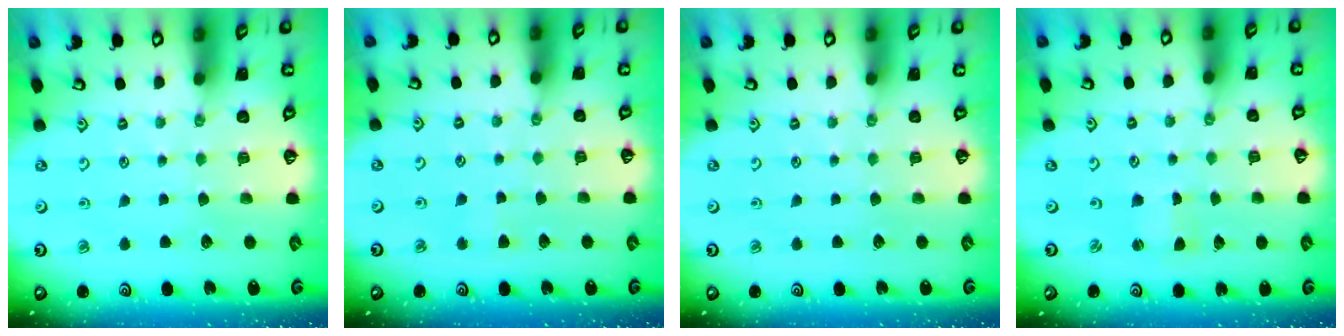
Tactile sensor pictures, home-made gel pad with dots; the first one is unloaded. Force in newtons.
{"total": 2.7, "press": 2.6, "slide": 0.5}
{"total": 0.0}
{"total": 0.9, "press": 0.9, "slide": 0.0}